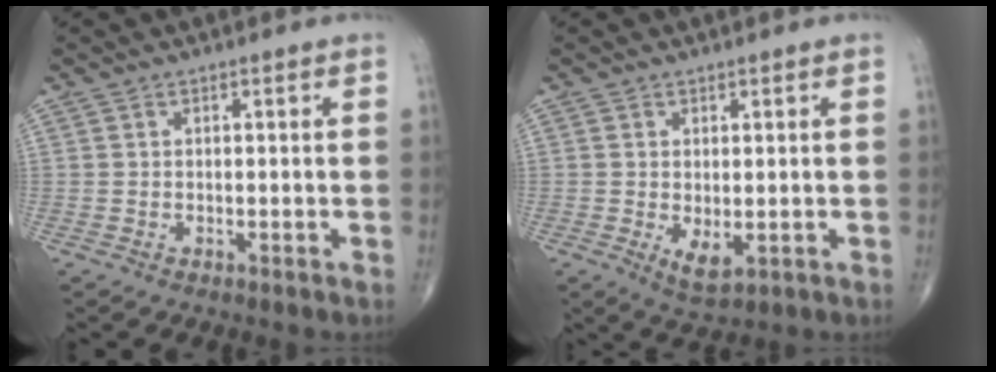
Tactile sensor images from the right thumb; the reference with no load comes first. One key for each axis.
{"total": 3.7, "fx": -0.5, "fy": 1.8, "fz": 3.2, "tx": -0.050, "ty": -0.011, "tz": 0.001}